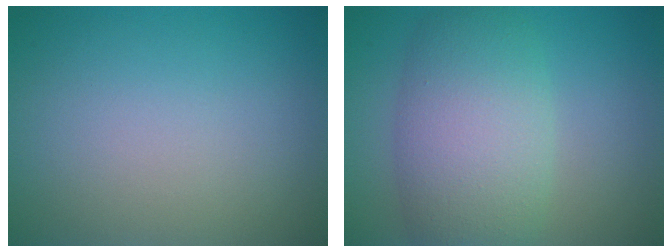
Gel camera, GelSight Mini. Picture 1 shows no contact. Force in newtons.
{"total": 7.5, "press": 7.5, "slide": 0.3}